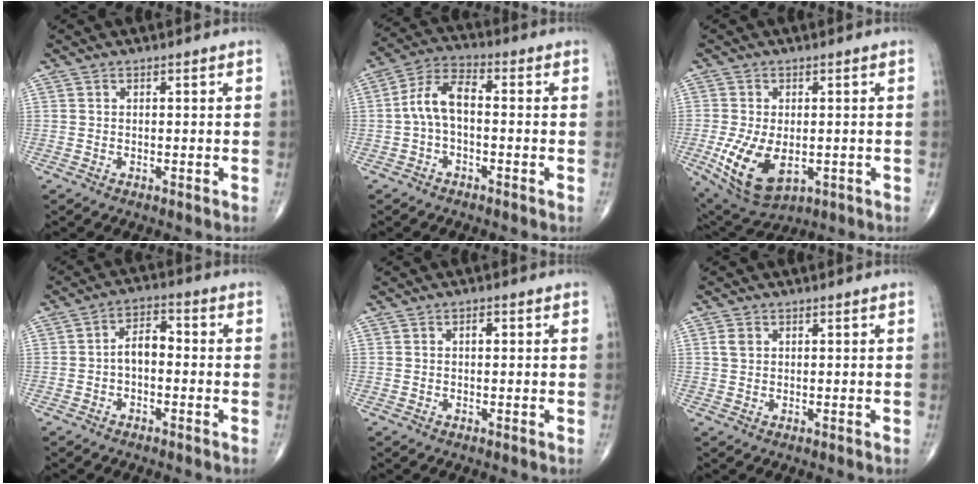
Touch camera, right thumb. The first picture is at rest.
{"total": 7.5, "force": [-0.7, 3.8, 6.4], "torque": [-0.124, 0.031, -0.024]}
{"total": 11.7, "force": [-2.5, 6.7, 9.2], "torque": [-0.172, -0.011, -0.026]}
{"total": 5.1, "force": [-0.8, 3.0, 4.1], "torque": [-0.060, 0.025, -0.024]}
{"total": 1.2, "force": [0.2, 0.6, 0.9], "torque": [-0.013, 0.003, 0.001]}
{"total": 1.9, "force": [0.6, 1.5, 1.1], "torque": [-0.021, 0.003, 0.014]}